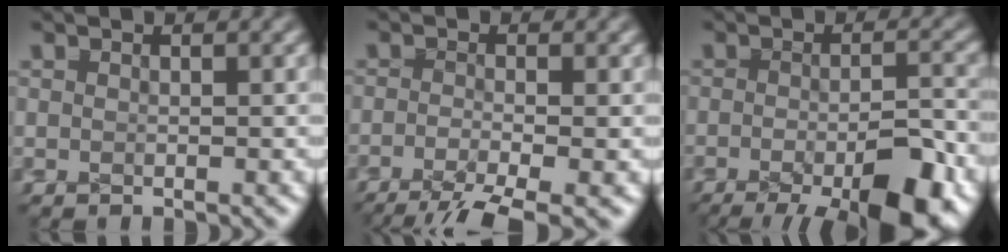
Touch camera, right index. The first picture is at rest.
{"total": 5.9, "force": [-4.3, 2.7, 3.1], "torque": [-0.040, -0.022, -0.061]}
{"total": 11.5, "force": [-6.9, 5.7, 7.2], "torque": [-0.094, -0.041, -0.093]}